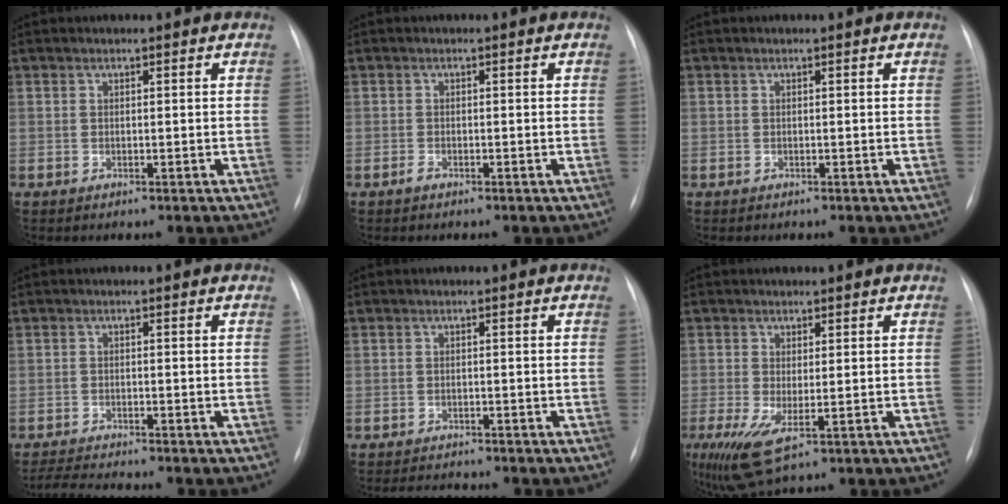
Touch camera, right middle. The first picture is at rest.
{"total": 0.7, "force": [-0.5, 0.2, 0.4], "torque": [-0.008, 0.000, -0.009]}
{"total": 0.0}
{"total": 3.9, "force": [-3.6, -1.1, 1.0], "torque": [-0.028, -0.022, -0.063]}
{"total": 2.1, "force": [-2.1, 0.0, 0.2], "torque": [-0.009, -0.013, -0.030]}
{"total": 7.1, "force": [-2.1, 2.6, 6.3], "torque": [-0.124, -0.023, -0.027]}